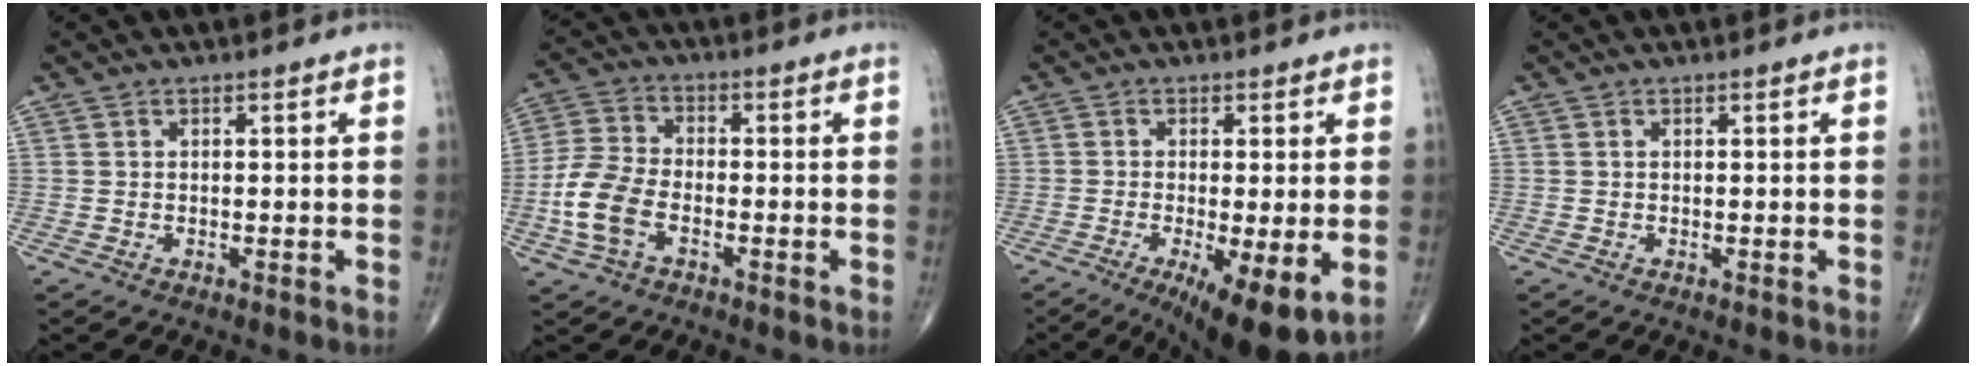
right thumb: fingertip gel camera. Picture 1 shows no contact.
{"total": 9.4, "force": [-3.1, 5.4, 7.0], "torque": [-0.155, 0.018, -0.068]}
{"total": 11.9, "force": [-3.9, 3.3, 10.8], "torque": [-0.163, -0.021, -0.055]}
{"total": 0.0}